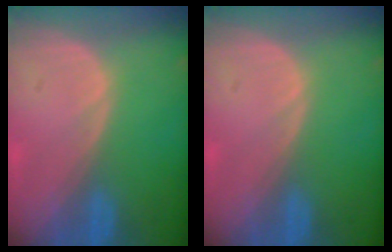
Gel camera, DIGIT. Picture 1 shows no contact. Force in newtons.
{"total": 0.0}